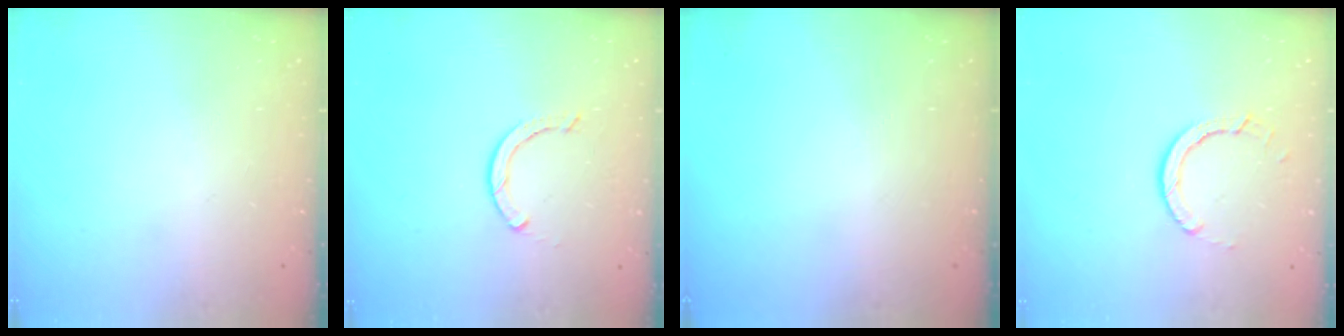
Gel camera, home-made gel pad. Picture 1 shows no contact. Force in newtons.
{"total": 2.4, "press": 2.4, "slide": 0.0}
{"total": 0.0}
{"total": 5.6, "press": 5.6, "slide": 0.2}